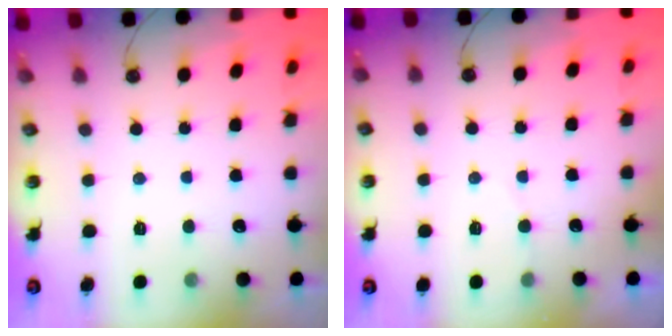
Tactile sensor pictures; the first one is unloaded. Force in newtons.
{"total": 2.5, "press": 2.5, "slide": 0.1}